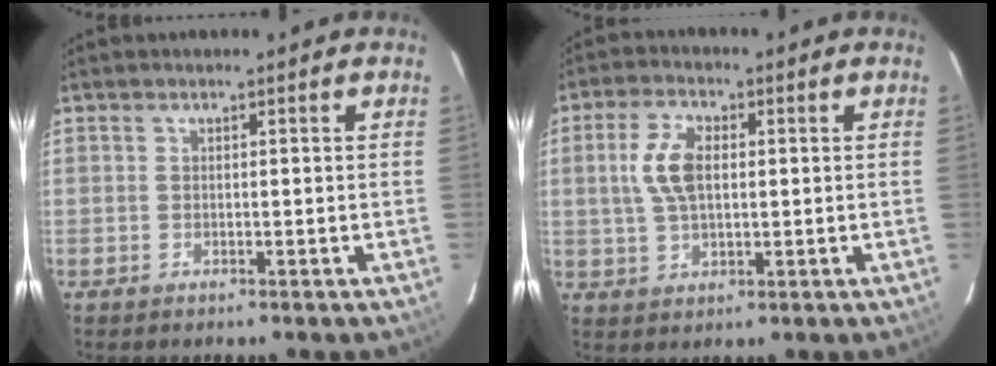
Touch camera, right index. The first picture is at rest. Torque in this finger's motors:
{"motor_torque": [0.18, 0.06, 0.20, 0.11]}